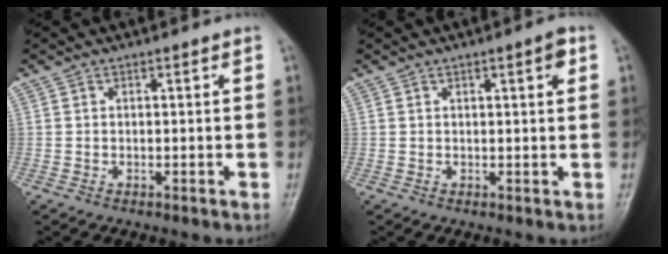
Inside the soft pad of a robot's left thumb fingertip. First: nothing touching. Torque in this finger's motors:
{"motor_torque": [-0.08, 0.00, -0.05, -0.05, 0.07]}